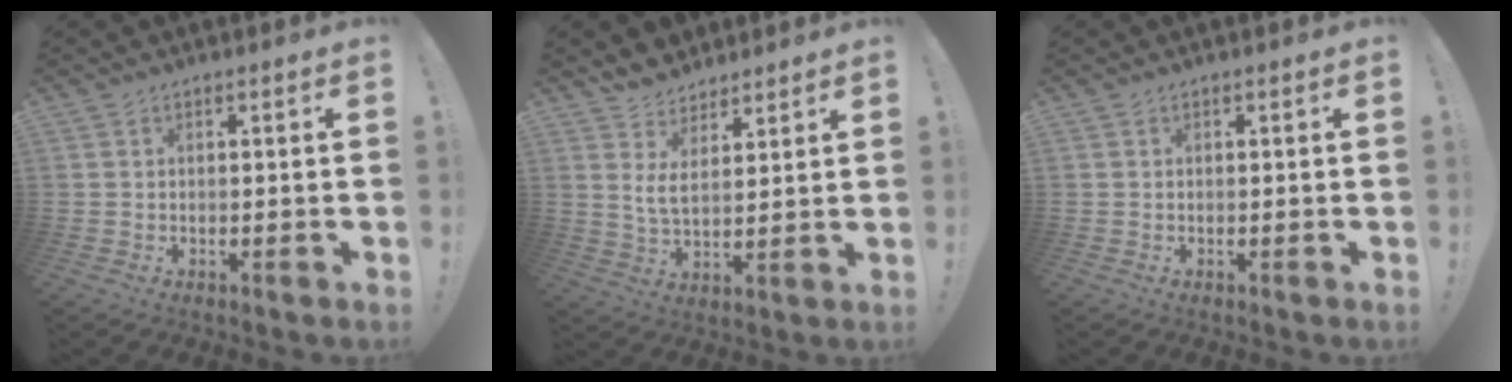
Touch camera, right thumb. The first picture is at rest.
{"total": 7.4, "force": [5.1, 3.5, 4.0], "torque": [-0.072, -0.029, 0.097]}
{"total": 0.0}